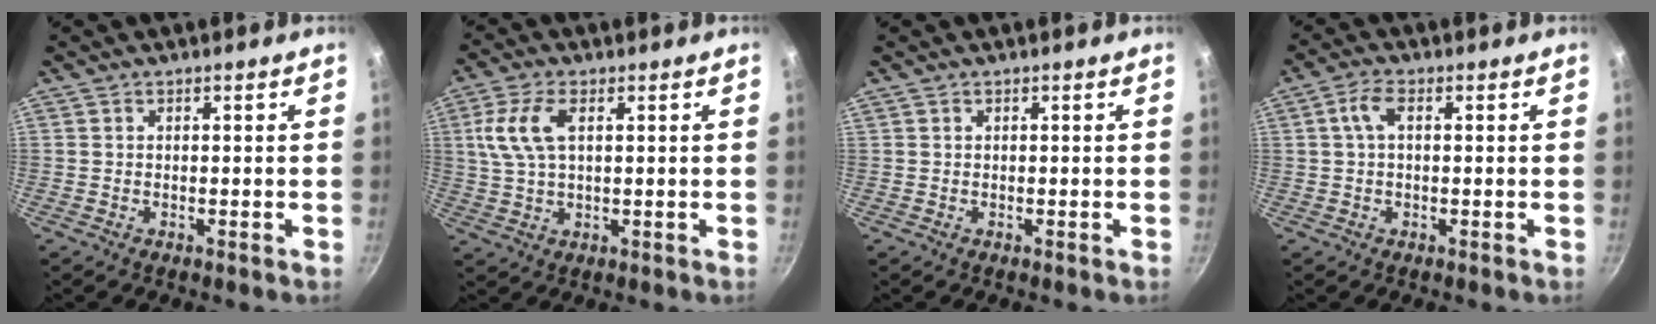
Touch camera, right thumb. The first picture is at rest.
{"total": 7.9, "force": [2.1, 3.8, 6.7], "torque": [-0.141, 0.009, 0.041]}
{"total": 0.0}
{"total": 3.8, "force": [0.6, 1.8, 3.2], "torque": [-0.070, 0.012, 0.010]}